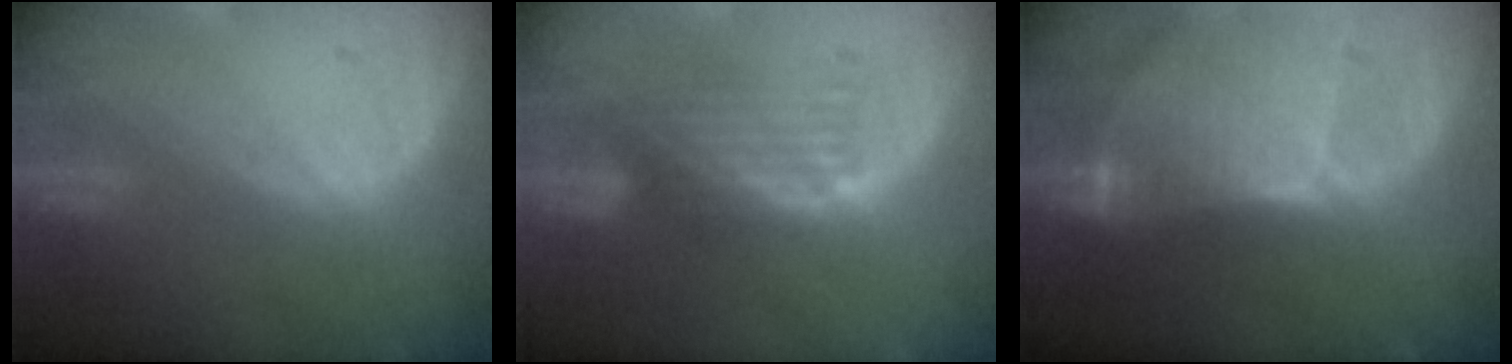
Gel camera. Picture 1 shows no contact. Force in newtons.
{"total": 5.1, "press": 4.3, "slide": 2.7}
{"total": 9.3, "press": 8.2, "slide": 4.4}